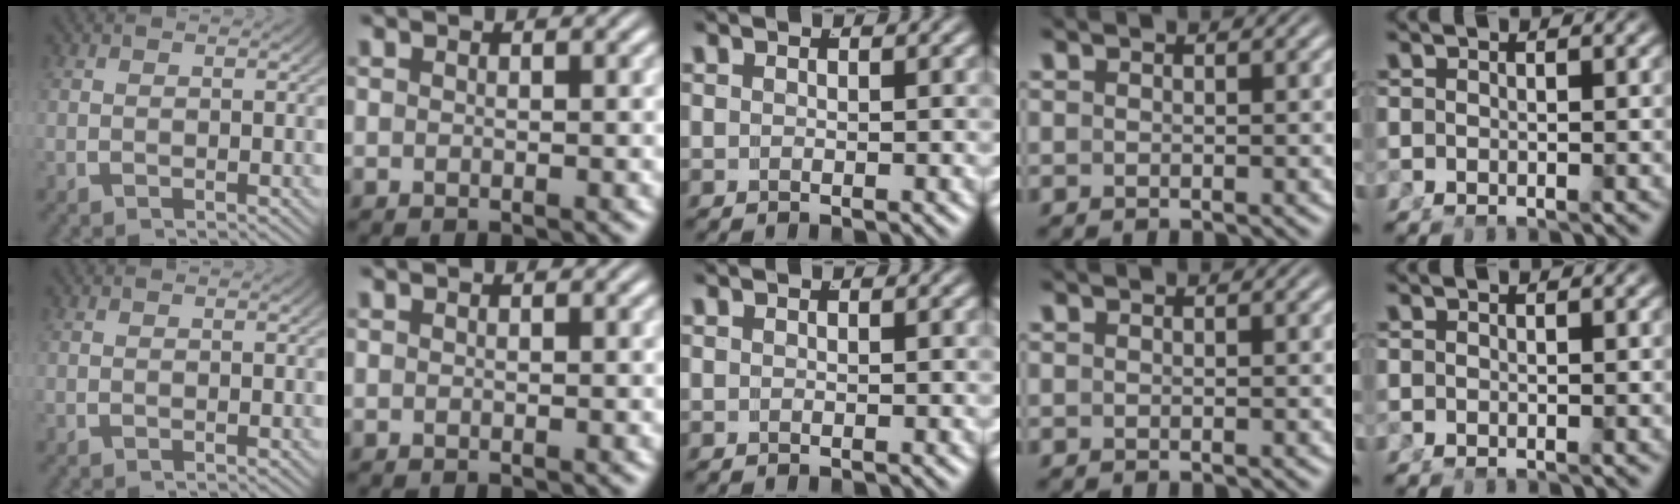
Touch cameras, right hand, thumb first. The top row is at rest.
{}